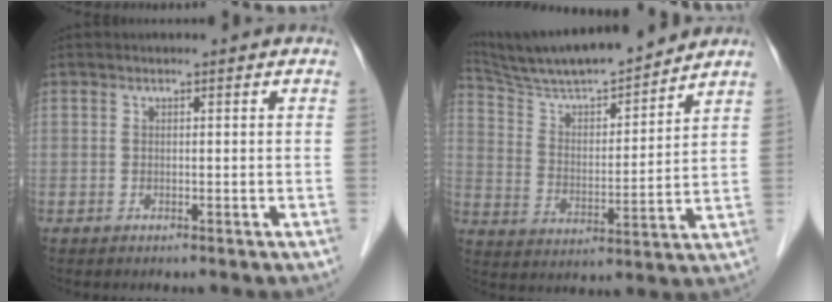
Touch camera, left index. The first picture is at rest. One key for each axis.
{"total": 16.2, "fx": 14.9, "fy": 0.9, "fz": 6.1, "tx": -0.116, "ty": 0.003, "tz": 0.256}